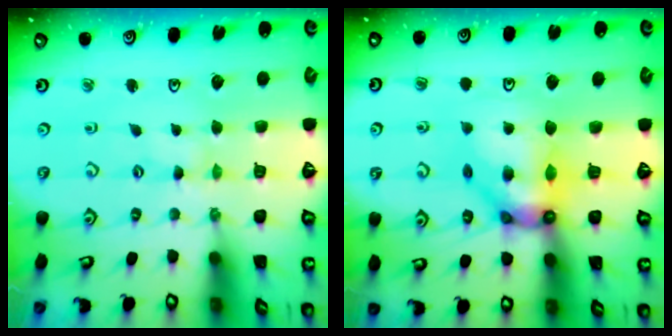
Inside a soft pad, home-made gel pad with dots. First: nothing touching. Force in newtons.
{"total": 11.8, "press": 11.7, "slide": 1.1}